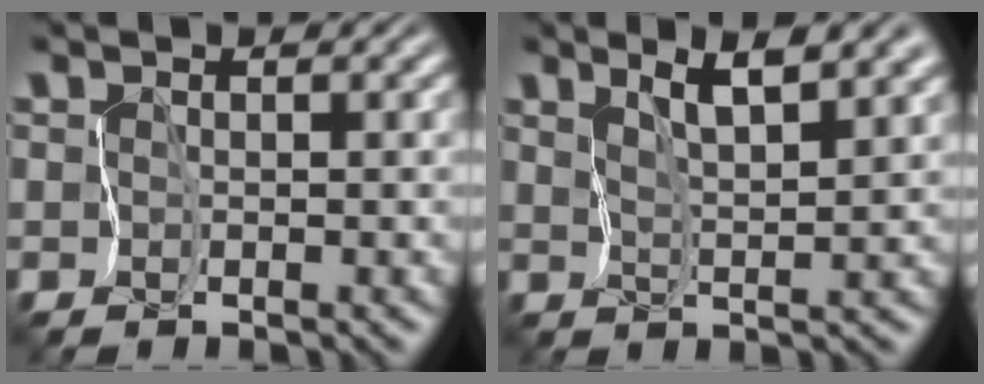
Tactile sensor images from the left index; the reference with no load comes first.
{"total": 4.1, "force": [3.0, 0.3, 2.8], "torque": [-0.050, 0.005, 0.059]}